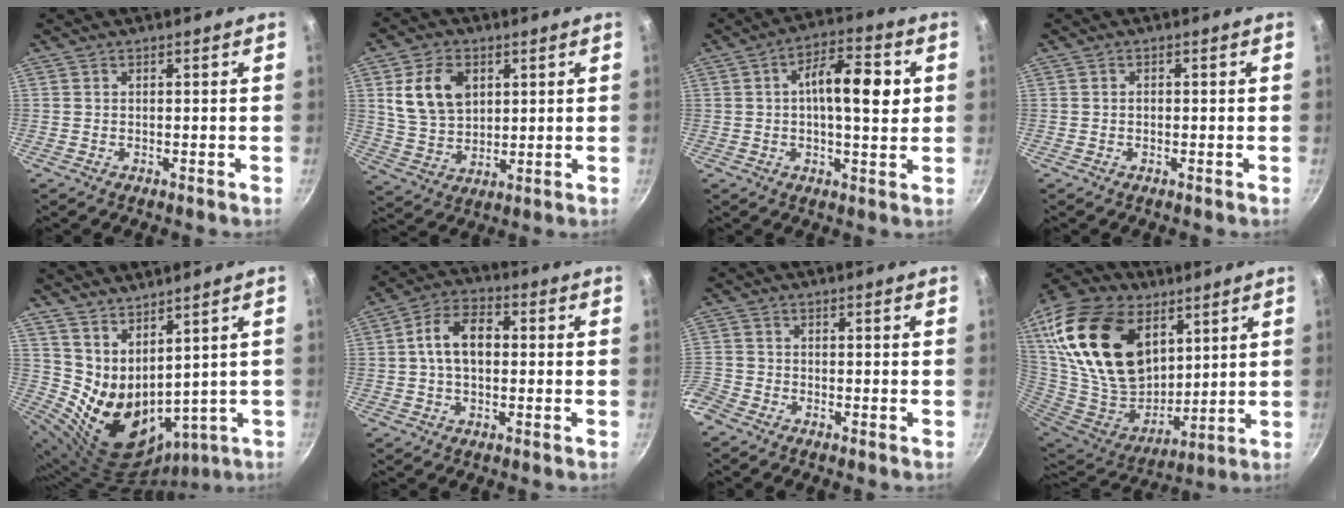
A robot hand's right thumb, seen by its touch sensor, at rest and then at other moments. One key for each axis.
{"total": 11.3, "fx": 3.5, "fy": 7.9, "fz": 7.2, "tx": -0.114, "ty": -0.012, "tz": 0.070}
{"total": 11.8, "fx": 1.6, "fy": 4.7, "fz": 10.6, "tx": -0.142, "ty": 0.013, "tz": 0.012}
{"total": 1.0, "fx": -0.1, "fy": 0.7, "fz": 0.6, "tx": -0.010, "ty": 0.004, "tz": -0.002}
{"total": 13.1, "fx": 5.8, "fy": 7.6, "fz": 9.0, "tx": -0.144, "ty": -0.058, "tz": 0.133}
{"total": 9.9, "fx": 0.6, "fy": 6.3, "fz": 7.6, "tx": -0.113, "ty": 0.029, "tz": -0.003}
{"total": 4.5, "fx": -3.1, "fy": 2.6, "fz": 2.0, "tx": -0.062, "ty": 0.007, "tz": -0.075}
{"total": 31.3, "fx": 13.8, "fy": 20.1, "fz": 19.8, "tx": -0.369, "ty": -0.049, "tz": 0.250}